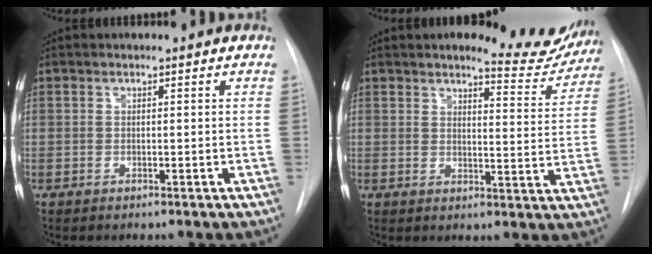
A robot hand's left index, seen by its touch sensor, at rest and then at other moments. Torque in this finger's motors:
{"motor_torque": [0.78, -0.85, 0.13, 0.01]}